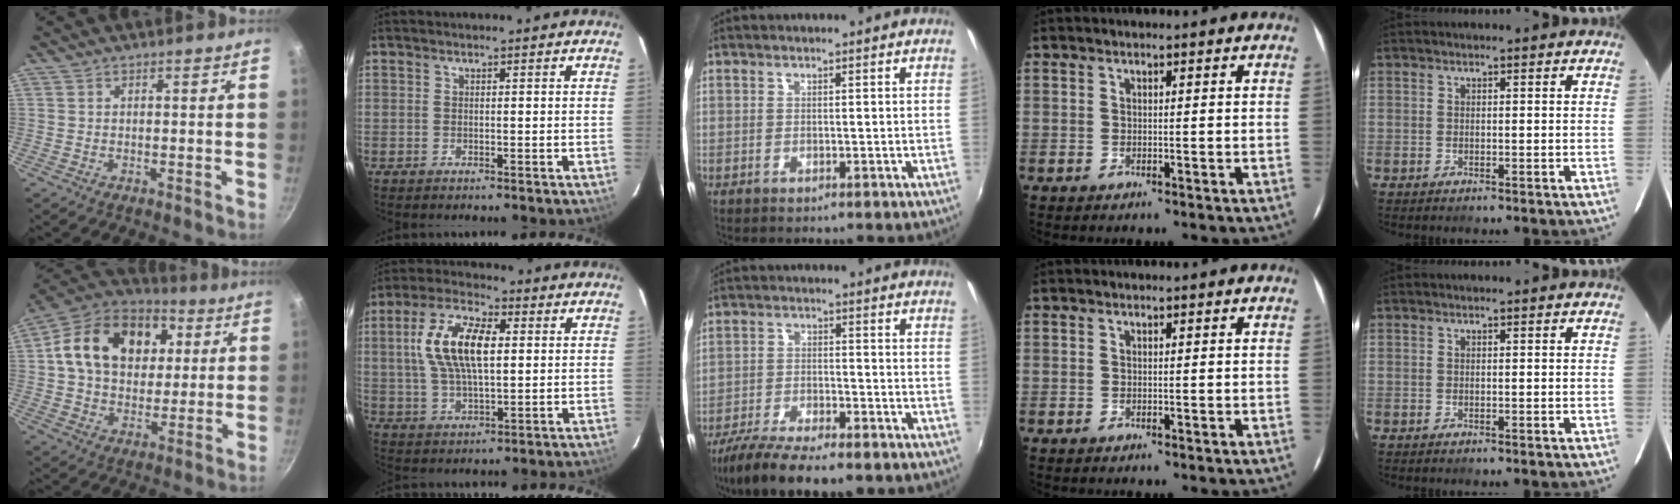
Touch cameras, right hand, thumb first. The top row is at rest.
{"thumb": {"total": 21.2, "force": [5.0, 15.4, 13.7], "torque": [-0.209, 0.017, 0.070]}, "index": {"total": 13.3, "force": [2.4, 5.9, 11.6], "torque": [-0.229, 0.017, 0.045]}, "middle": {"total": 13.9, "force": [-10.9, 3.3, 8.0], "torque": [-0.170, -0.040, -0.184]}}